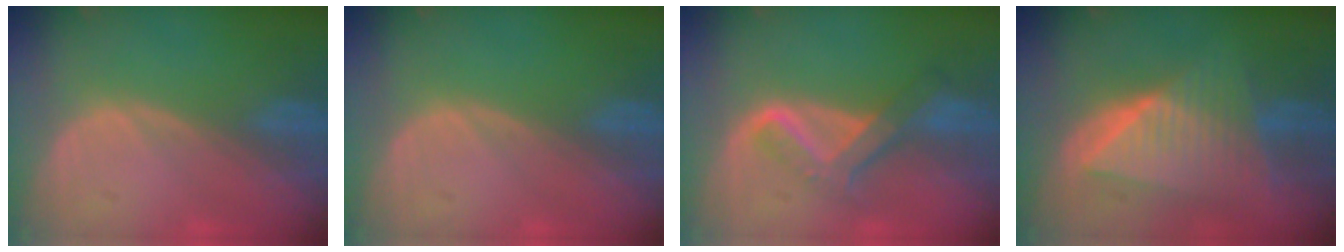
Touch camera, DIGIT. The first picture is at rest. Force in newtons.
{"total": 0.0}
{"total": 6.7, "press": 5.7, "slide": 3.6}
{"total": 9.6, "press": 9.6, "slide": 0.8}